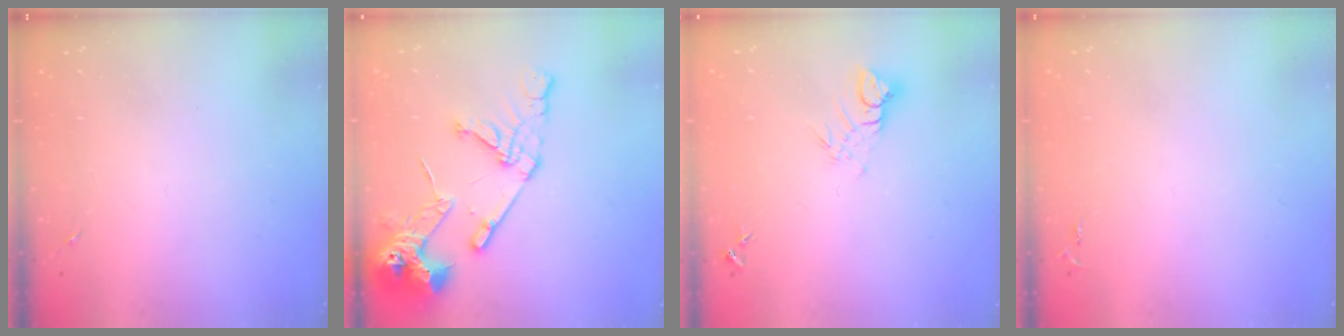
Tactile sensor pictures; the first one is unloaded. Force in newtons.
{"total": 17.1, "press": 17.0, "slide": 2.1}
{"total": 6.6, "press": 6.6, "slide": 0.5}
{"total": 2.6, "press": 2.6, "slide": 0.3}